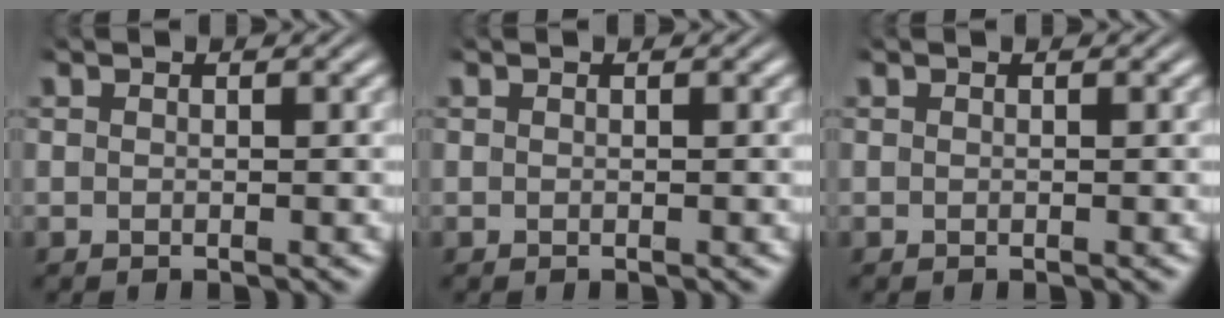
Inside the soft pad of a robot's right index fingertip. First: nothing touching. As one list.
[{"total": 0.0}, {"total": 0.0}]